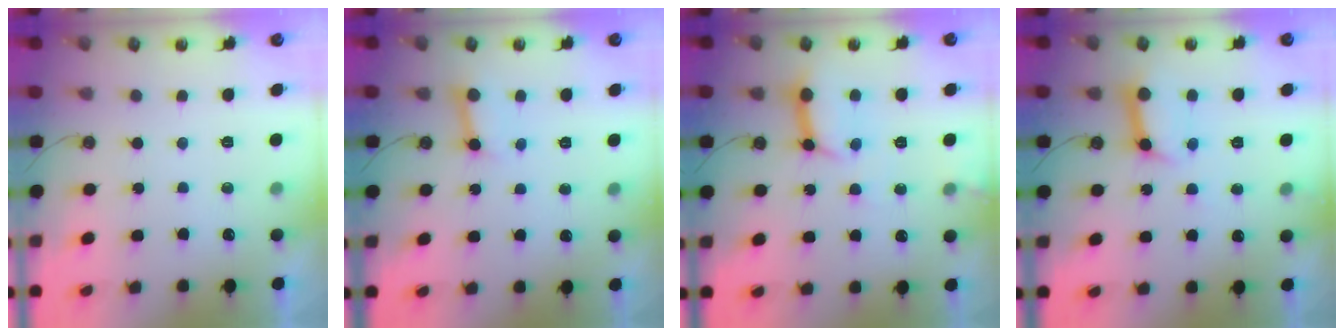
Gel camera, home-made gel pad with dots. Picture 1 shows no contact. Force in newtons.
{"total": 3.6, "press": 3.6, "slide": 0.6}
{"total": 10.7, "press": 10.6, "slide": 1.4}
{"total": 10.8, "press": 10.8, "slide": 1.3}